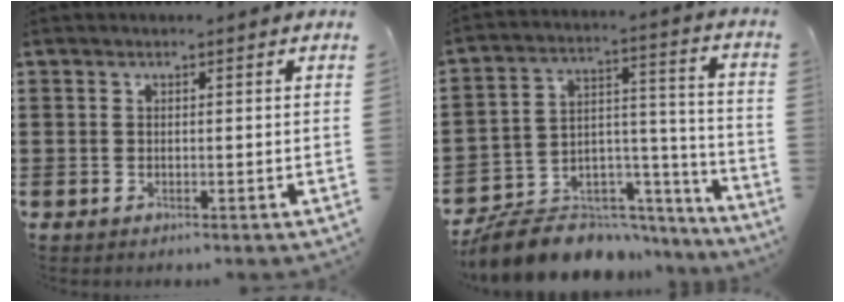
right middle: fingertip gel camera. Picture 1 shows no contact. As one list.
[{"total": 8.2, "force": [-7.3, 3.5, 1.3], "torque": [-0.035, 0.009, -0.139]}]